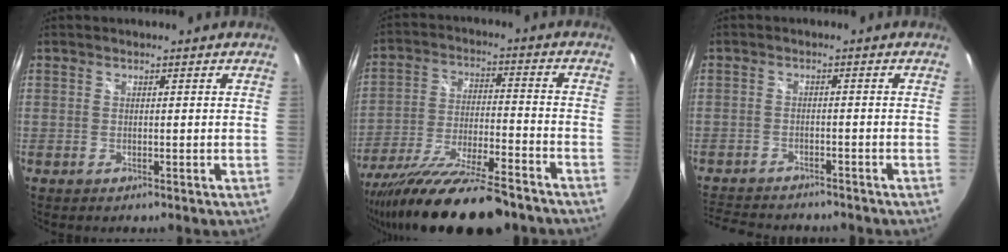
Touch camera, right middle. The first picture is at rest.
{"total": 21.4, "force": [-17.4, 3.4, 12.0], "torque": [-0.228, -0.059, -0.283]}
{"total": 9.5, "force": [-8.6, 2.5, 3.2], "torque": [-0.085, -0.009, -0.138]}